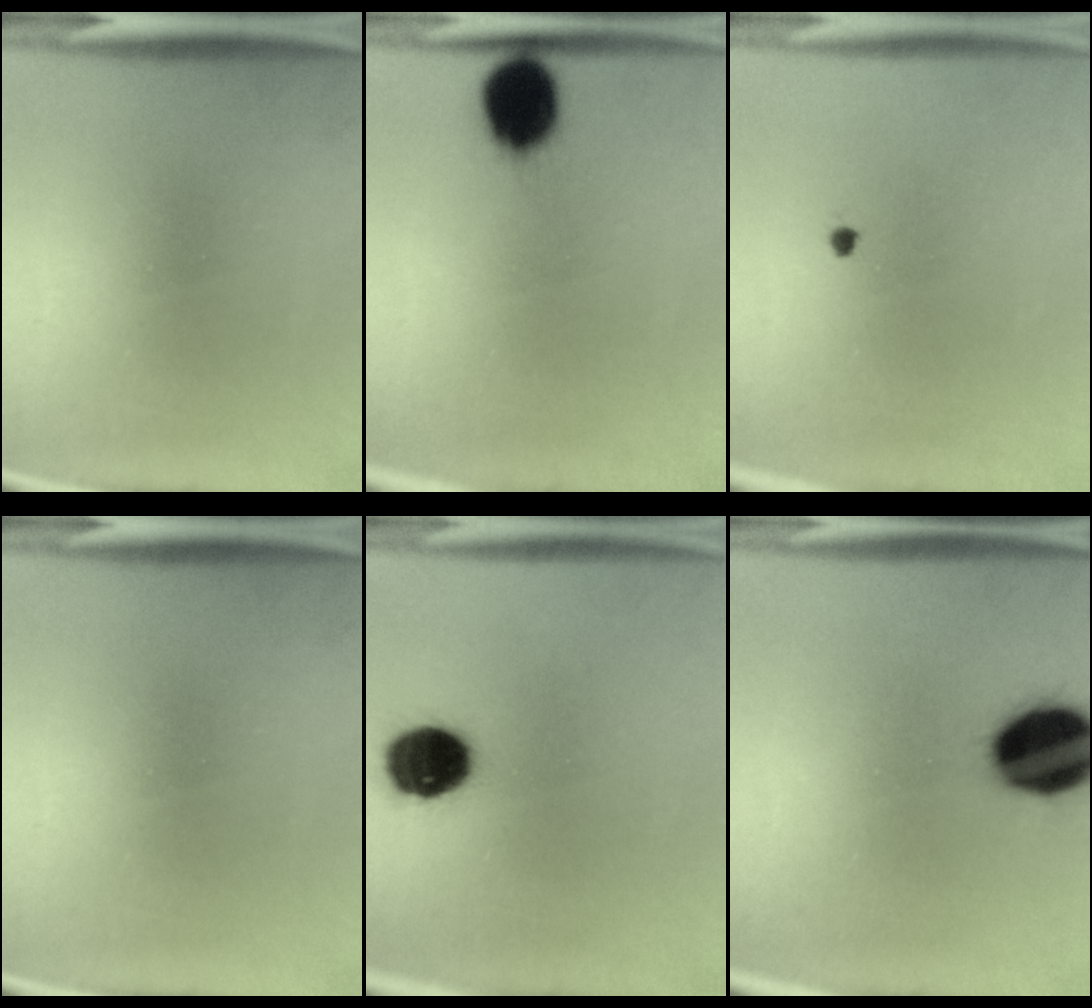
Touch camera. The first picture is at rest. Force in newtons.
{"total": 11.1}
{"total": 1.0}
{"total": 0.0}
{"total": 12.0}
{"total": 18.3}